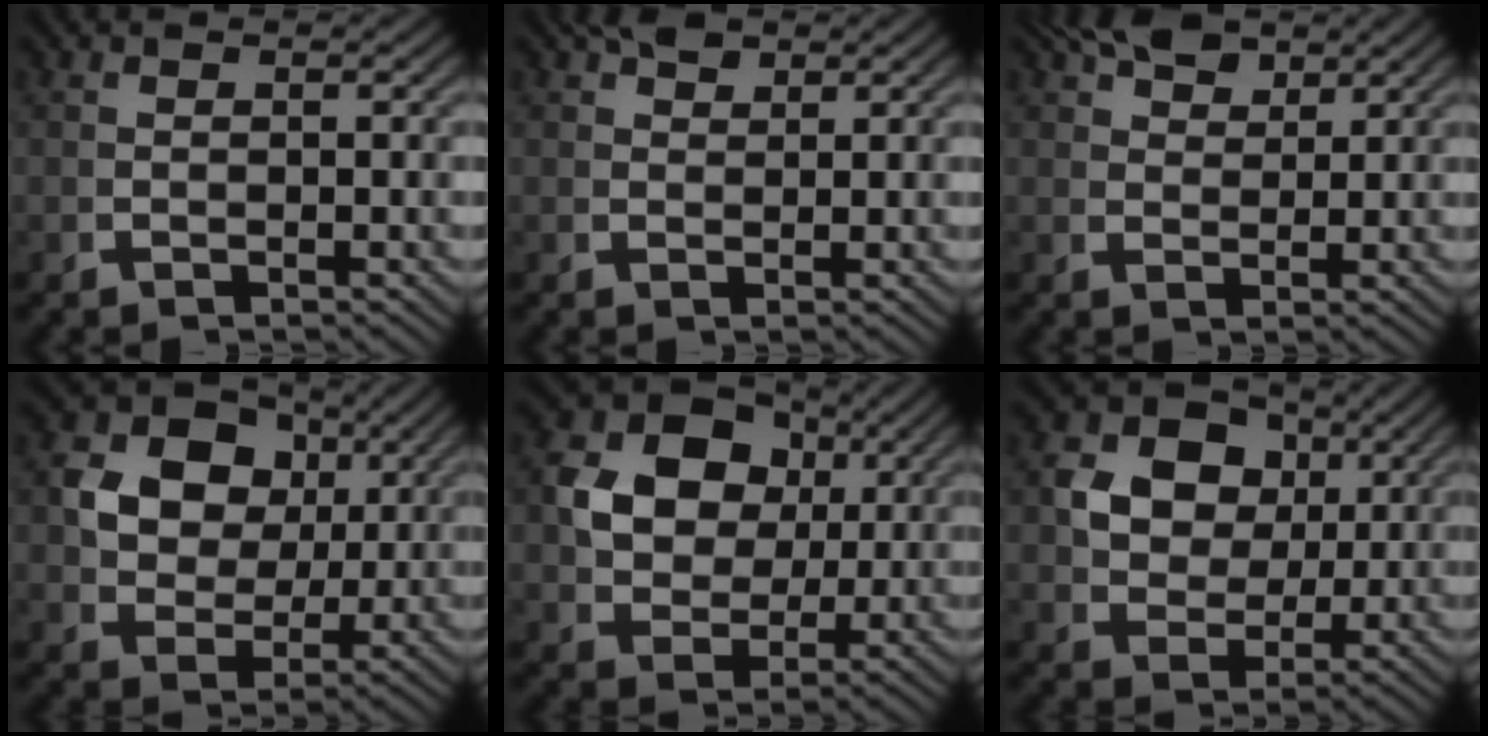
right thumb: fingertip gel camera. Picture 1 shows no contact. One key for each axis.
{"total": 2.9, "fx": 2.3, "fy": 1.2, "fz": 1.3, "tx": -0.016, "ty": 0.002, "tz": 0.044}
{"total": 4.9, "fx": 3.9, "fy": 1.9, "fz": 2.4, "tx": -0.034, "ty": 0.002, "tz": 0.071}
{"total": 10.3, "fx": 2.4, "fy": 8.1, "fz": 5.9, "tx": -0.142, "ty": -0.033, "tz": 0.052}
{"total": 9.8, "fx": 2.4, "fy": 7.6, "fz": 5.8, "tx": -0.146, "ty": -0.030, "tz": 0.058}
{"total": 9.2, "fx": 2.2, "fy": 7.3, "fz": 5.1, "tx": -0.127, "ty": -0.031, "tz": 0.050}